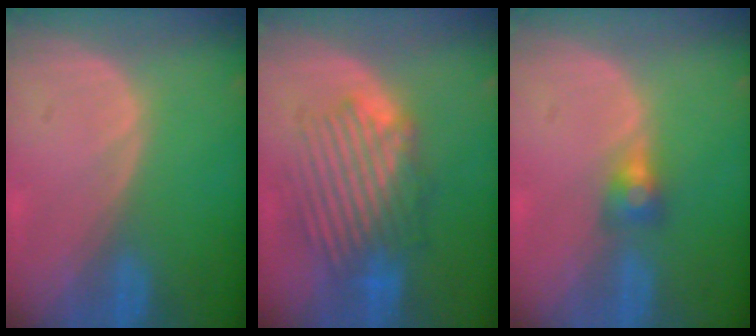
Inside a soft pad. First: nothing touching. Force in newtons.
{"total": 8.5, "press": 8.1, "slide": 2.6}
{"total": 2.9, "press": 2.5, "slide": 1.5}